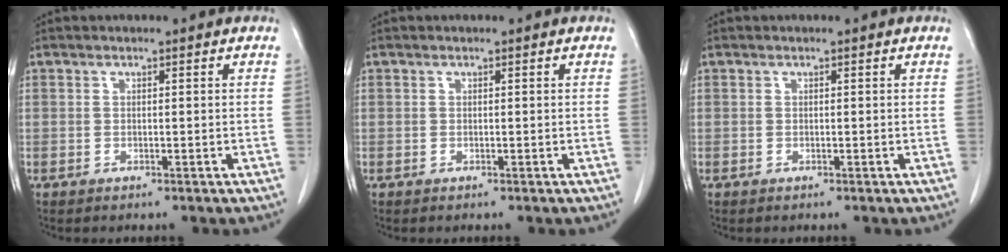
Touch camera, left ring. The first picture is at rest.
{"total": 0.0}
{"total": 0.0}